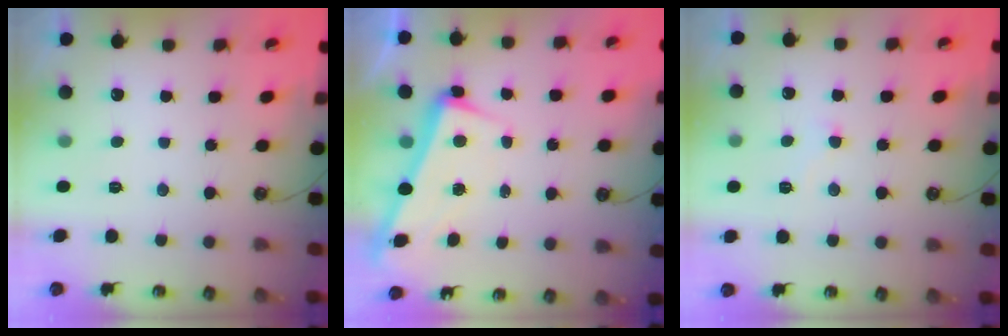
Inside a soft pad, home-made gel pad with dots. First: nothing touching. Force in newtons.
{"total": 3.5, "press": 3.3, "slide": 1.1}
{"total": 2.8, "press": 2.7, "slide": 0.7}